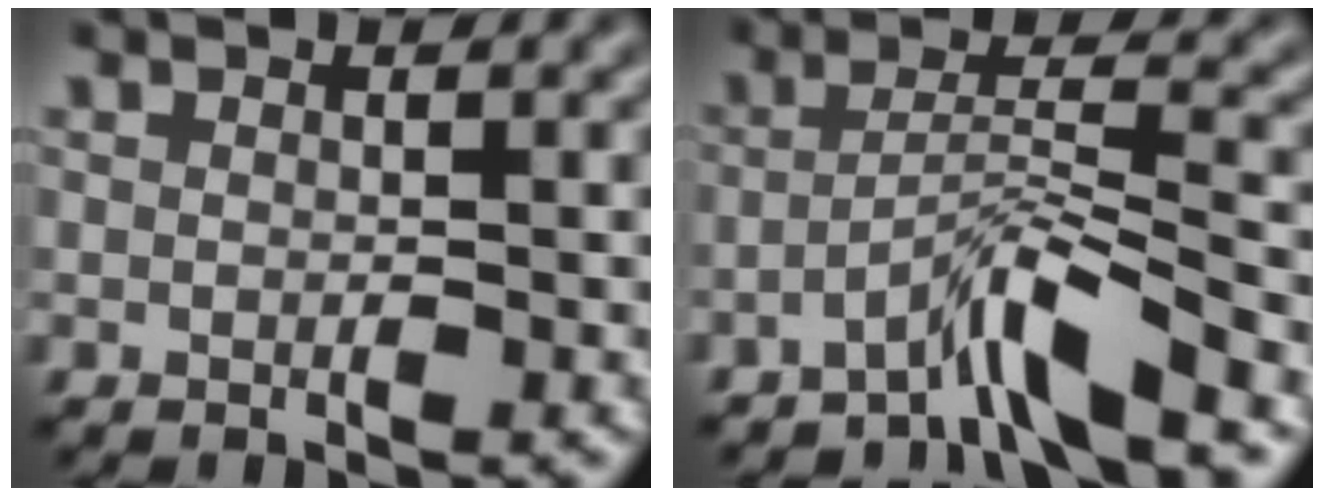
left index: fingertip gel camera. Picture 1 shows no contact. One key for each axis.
{"total": 4.2, "fx": -3.1, "fy": -0.2, "fz": 2.8, "tx": -0.051, "ty": 0.015, "tz": -0.071}